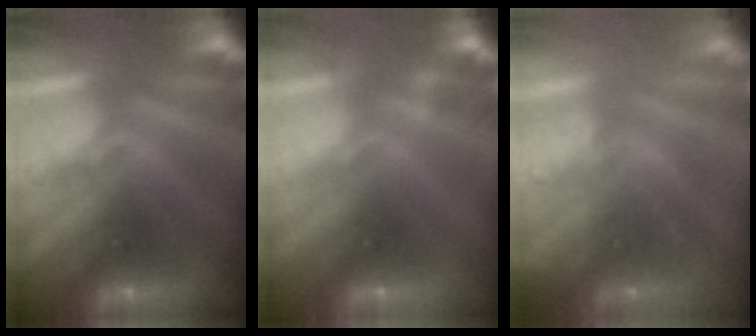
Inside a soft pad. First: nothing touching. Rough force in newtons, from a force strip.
{"total": 2.2}
{"total": 2.3}